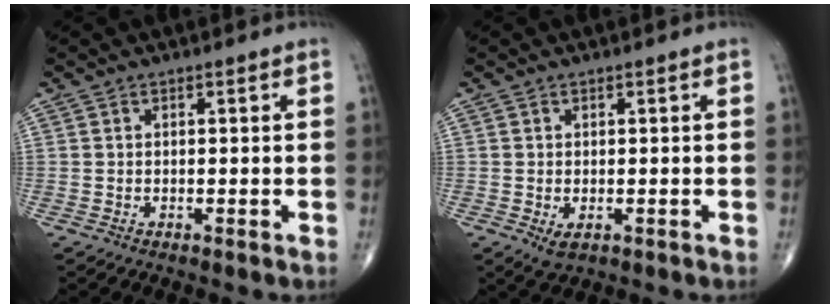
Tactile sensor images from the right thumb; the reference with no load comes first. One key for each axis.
{"total": 2.5, "fx": -0.6, "fy": 1.5, "fz": 1.9, "tx": -0.028, "ty": -0.003, "tz": -0.003}